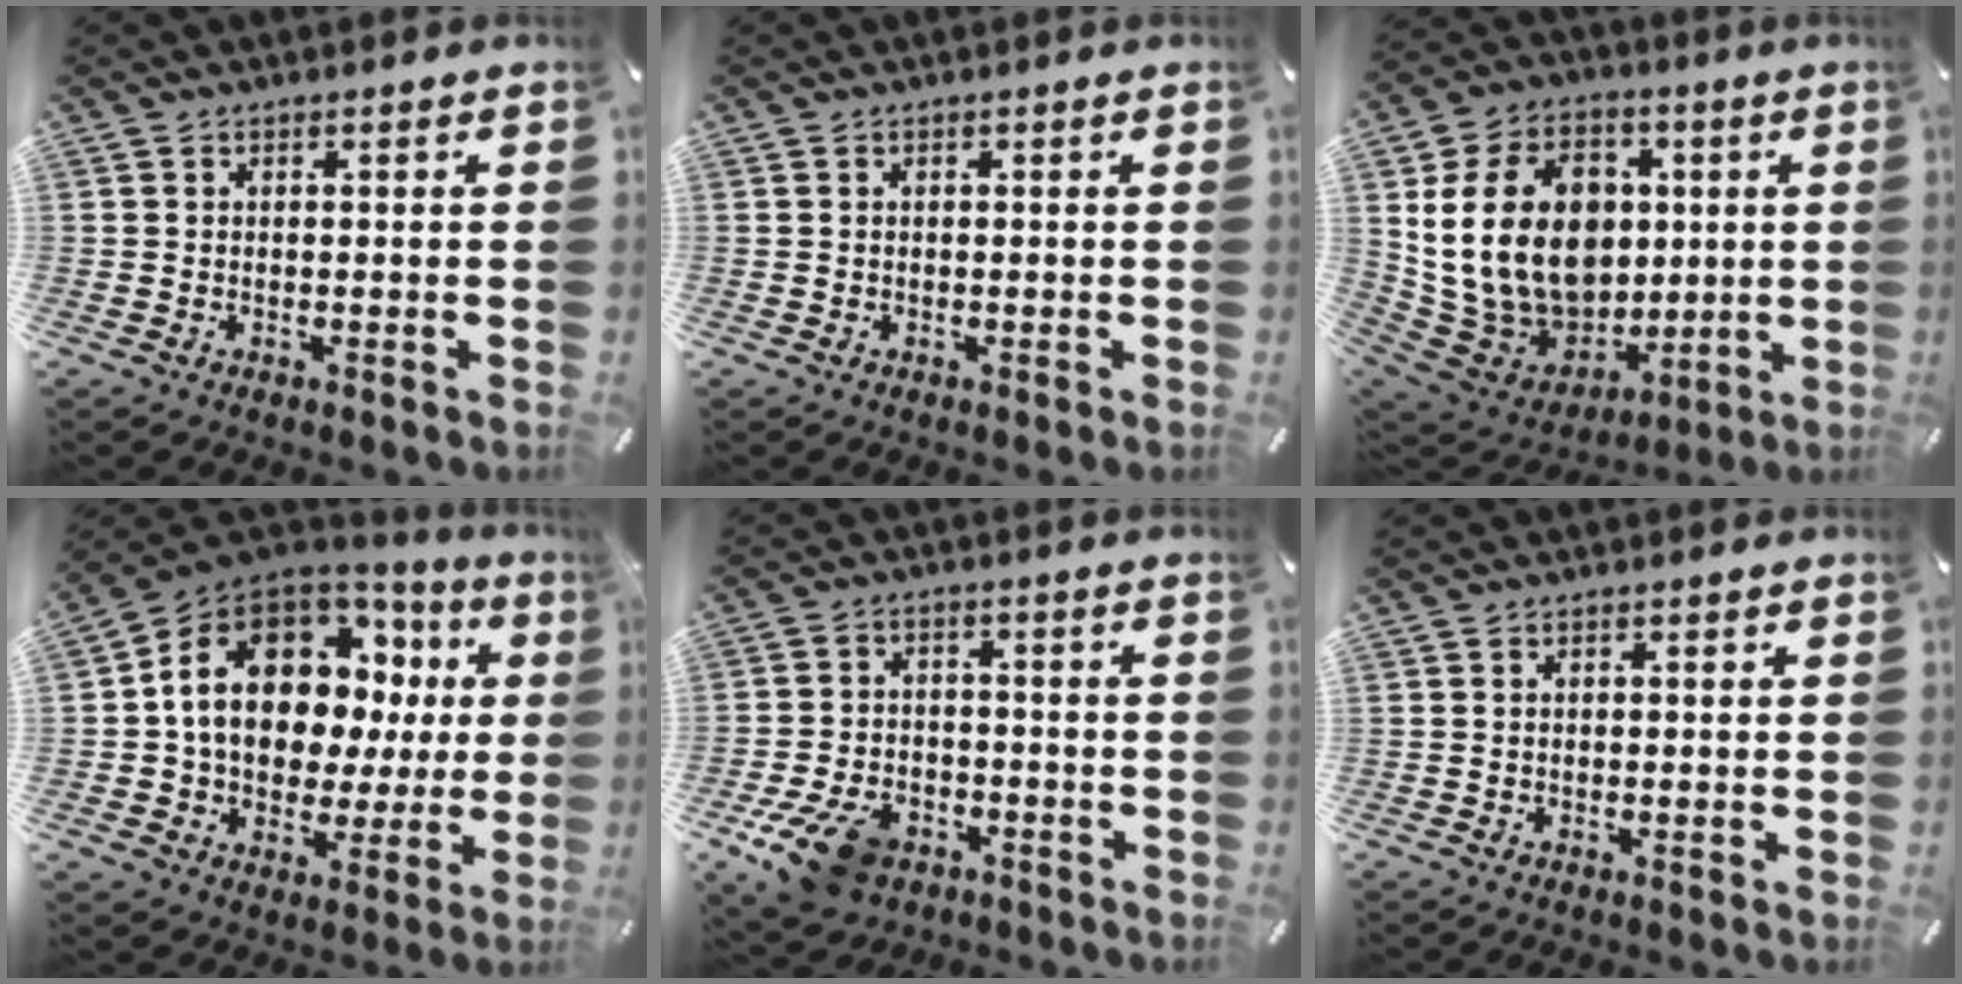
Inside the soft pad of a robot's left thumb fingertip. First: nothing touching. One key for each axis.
{"total": 0.0}
{"total": 22.7, "fx": 3.0, "fy": 17.5, "fz": 14.1, "tx": -0.274, "ty": -0.012, "tz": 0.063}
{"total": 14.9, "fx": 4.0, "fy": 11.1, "fz": 9.1, "tx": -0.159, "ty": -0.027, "tz": 0.071}
{"total": 10.9, "fx": -5.8, "fy": 7.1, "fz": 5.8, "tx": -0.114, "ty": 0.028, "tz": -0.104}
{"total": 0.7, "fx": 0.1, "fy": 0.4, "fz": 0.5, "tx": -0.010, "ty": 0.002, "tz": 0.000}